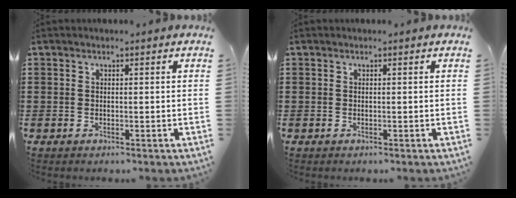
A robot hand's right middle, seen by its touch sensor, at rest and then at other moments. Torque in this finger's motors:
{"motor_torque": [-0.10, 0.01, 0.00, 0.00]}